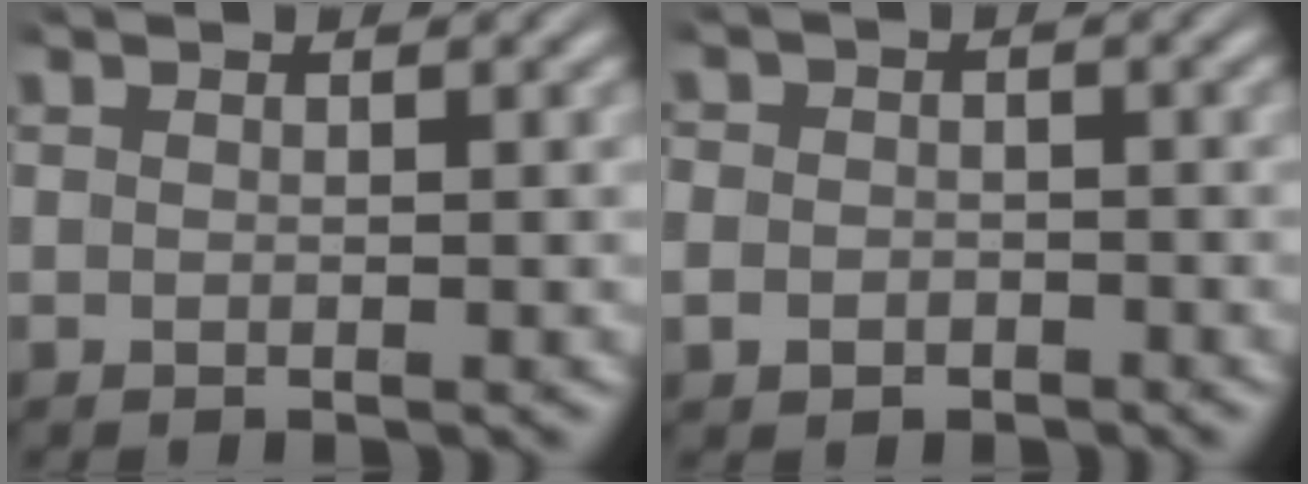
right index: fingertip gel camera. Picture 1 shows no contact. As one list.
[{"total": 3.0, "force": [-1.3, 2.6, 0.7], "torque": [-0.025, -0.013, -0.023]}]